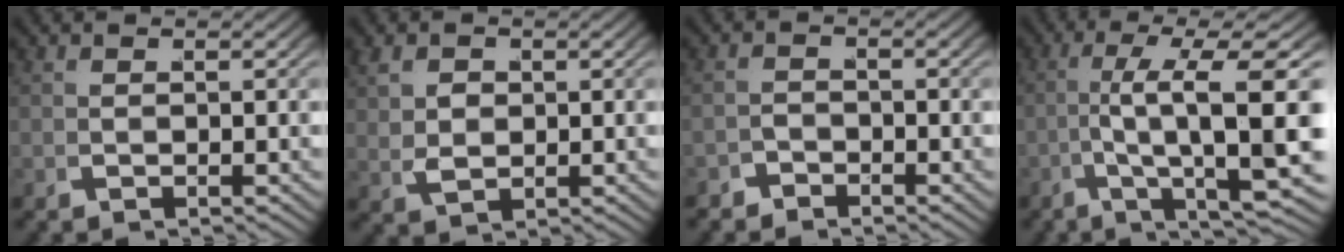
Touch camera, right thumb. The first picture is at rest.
{"total": 2.9, "force": [0.7, 1.9, 2.1], "torque": [-0.038, -0.005, 0.024]}
{"total": 2.0, "force": [-1.9, 0.2, -0.4], "torque": [0.023, 0.001, -0.037]}
{"total": 10.6, "force": [-0.2, 3.1, 10.1], "torque": [-0.171, -0.006, -0.001]}